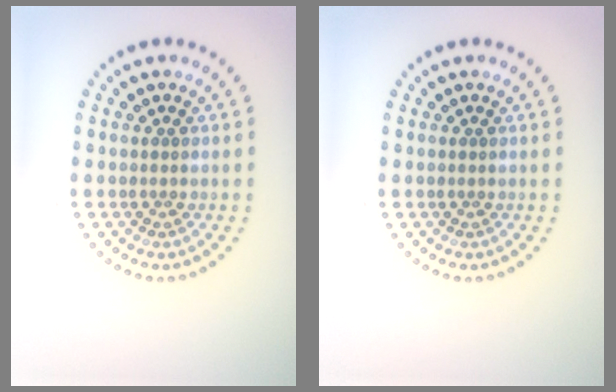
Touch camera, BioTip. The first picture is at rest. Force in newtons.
{"total": 0.0}